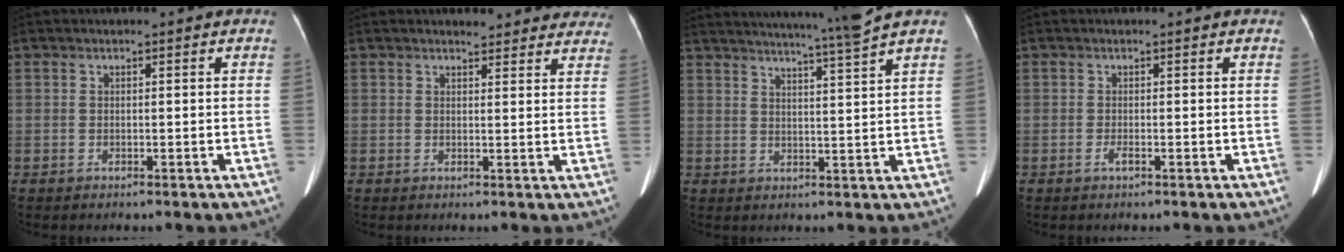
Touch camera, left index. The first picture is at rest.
{"total": 9.7, "force": [9.1, 2.7, 2.0], "torque": [0.008, -0.006, 0.081]}
{"total": 10.8, "force": [9.5, -2.8, 4.4], "torque": [-0.070, -0.030, 0.132]}
{"total": 0.7, "force": [-0.5, 0.0, 0.5], "torque": [-0.013, -0.003, -0.006]}